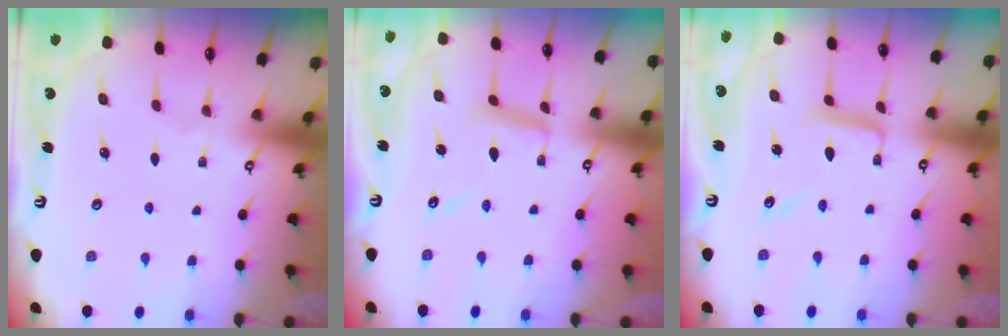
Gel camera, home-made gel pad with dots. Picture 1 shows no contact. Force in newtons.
{"total": 8.4, "press": 8.4, "slide": 0.6}
{"total": 9.2, "press": 9.2, "slide": 0.6}